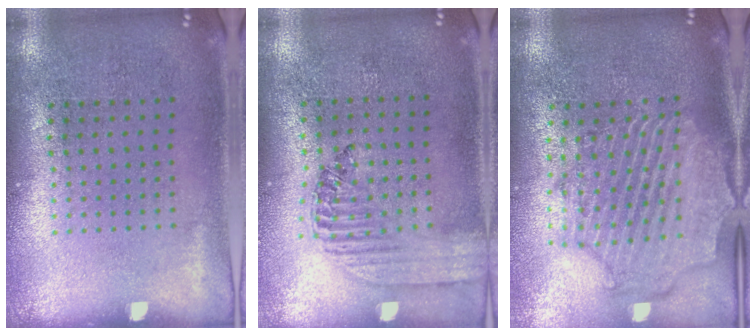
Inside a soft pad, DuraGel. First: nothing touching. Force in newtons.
{"total": 1.5, "press": 1.4, "slide": 0.6}
{"total": 2.5, "press": 2.2, "slide": 1.1}